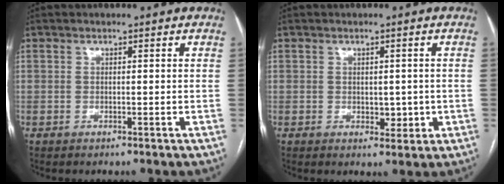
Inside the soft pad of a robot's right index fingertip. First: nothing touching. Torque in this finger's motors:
{"motor_torque": [0.01, 0.09, -0.03, 0.01]}